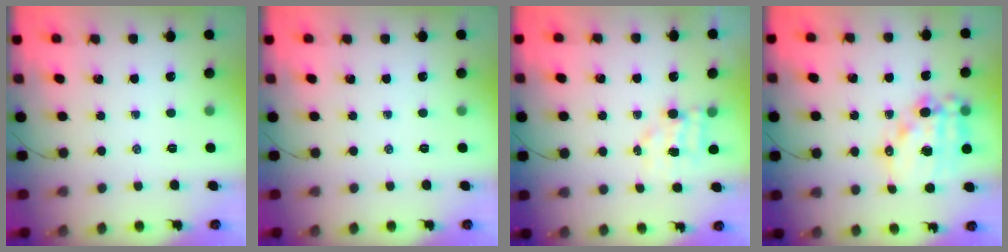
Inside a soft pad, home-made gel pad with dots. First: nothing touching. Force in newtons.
{"total": 0.0}
{"total": 4.5, "press": 4.5, "slide": 0.5}
{"total": 16.0, "press": 15.6, "slide": 3.5}